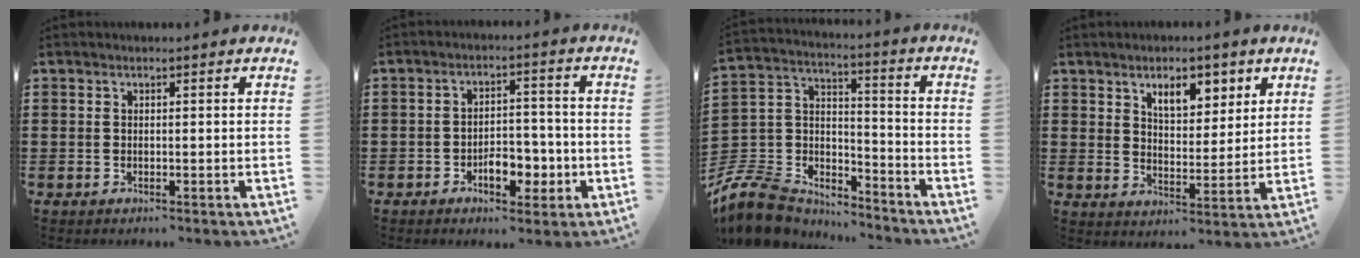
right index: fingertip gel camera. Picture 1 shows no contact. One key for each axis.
{"total": 6.3, "fx": -2.6, "fy": 3.6, "fz": 4.5, "tx": -0.059, "ty": 0.008, "tz": -0.047}
{"total": 10.1, "fx": -8.8, "fy": 4.3, "fz": 2.4, "tx": -0.086, "ty": 0.014, "tz": -0.177}
{"total": 6.1, "fx": 3.8, "fy": 3.0, "fz": 3.7, "tx": -0.063, "ty": 0.000, "tz": 0.063}